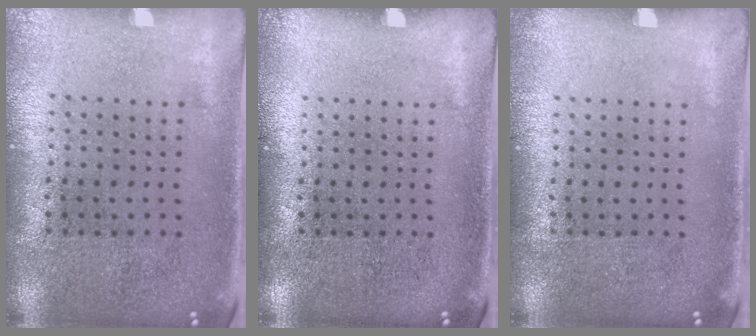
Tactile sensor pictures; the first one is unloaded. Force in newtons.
{"total": 0.0}
{"total": 0.0}